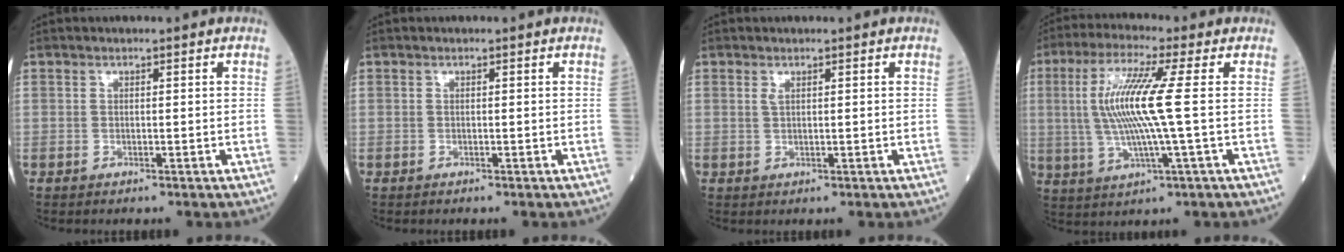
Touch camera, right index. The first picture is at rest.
{"total": 0.0}
{"total": 0.6, "force": [0.4, 0.1, 0.5], "torque": [-0.017, -0.001, 0.010]}
{"total": 10.9, "force": [1.0, -0.5, 10.9], "torque": [-0.232, 0.005, 0.018]}